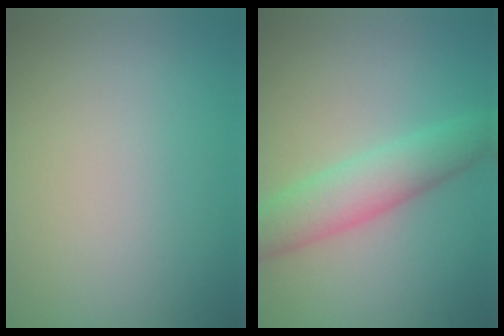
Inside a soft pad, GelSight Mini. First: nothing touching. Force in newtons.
{"total": 4.6, "press": 4.6, "slide": 0.1}